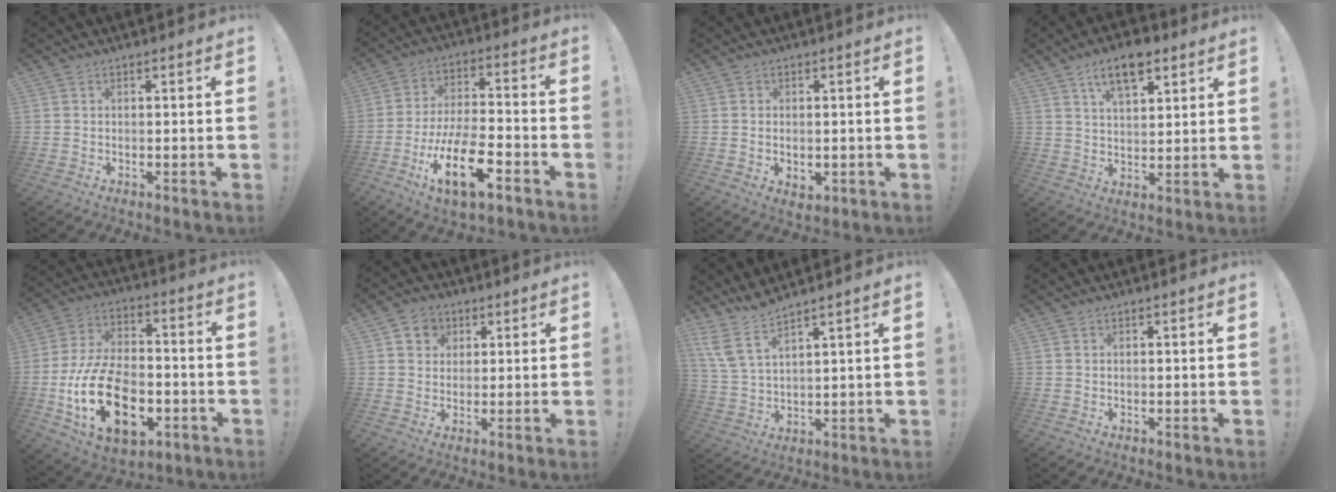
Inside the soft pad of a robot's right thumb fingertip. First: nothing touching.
{"total": 17.5, "force": [-8.4, 6.6, 13.9], "torque": [-0.255, 0.042, -0.137]}
{"total": 2.0, "force": [0.6, 1.4, 1.3], "torque": [-0.012, -0.007, 0.008]}
{"total": 10.0, "force": [6.1, 4.7, 6.4], "torque": [-0.102, -0.017, 0.109]}
{"total": 24.1, "force": [-7.9, 14.5, 17.6], "torque": [-0.325, 0.046, -0.119]}
{"total": 5.7, "force": [2.3, 5.0, 1.4], "torque": [-0.014, -0.010, 0.043]}
{"total": 7.3, "force": [5.6, 1.9, 4.2], "torque": [-0.099, -0.022, 0.112]}
{"total": 0.0}